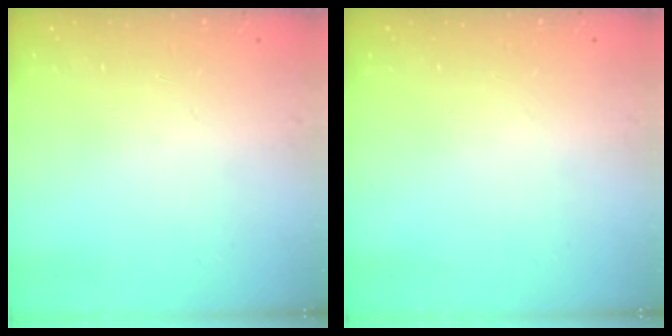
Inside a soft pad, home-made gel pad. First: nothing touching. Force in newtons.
{"total": 0.0}